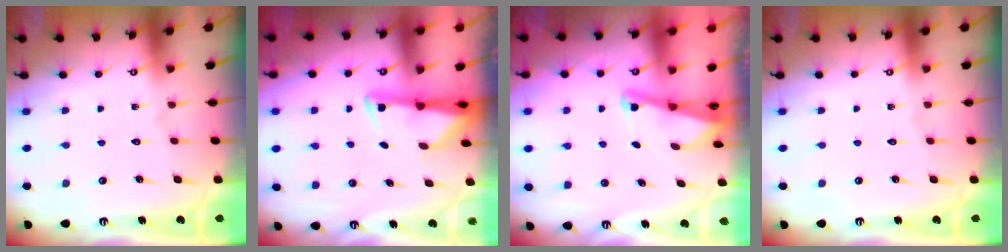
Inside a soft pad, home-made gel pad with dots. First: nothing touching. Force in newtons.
{"total": 3.0, "press": 2.9, "slide": 0.6}
{"total": 1.9, "press": 1.9, "slide": 0.4}
{"total": 0.0}